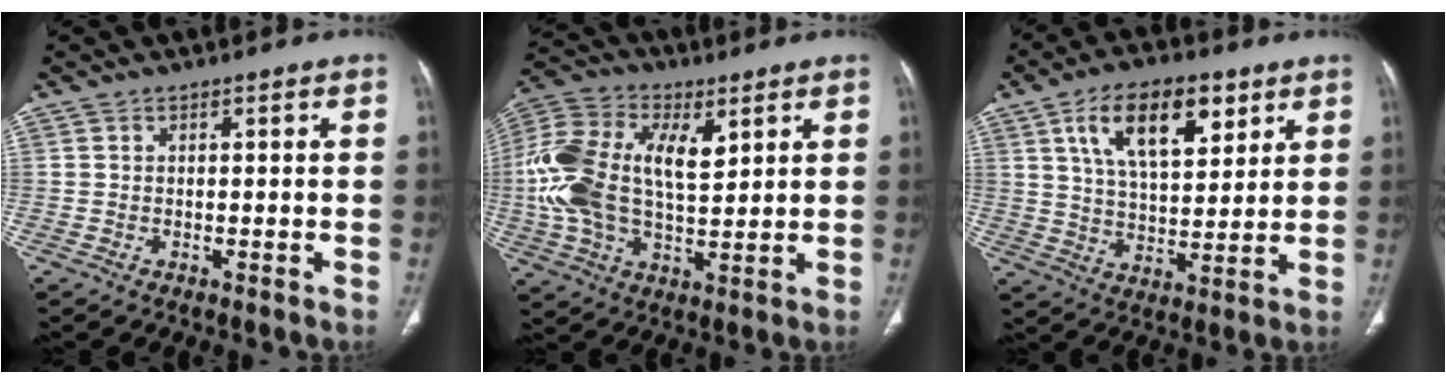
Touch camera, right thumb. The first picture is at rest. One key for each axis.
{"total": 17.9, "fx": 3.8, "fy": 10.2, "fz": 14.3, "tx": -0.287, "ty": 0.008, "tz": 0.065}
{"total": 14.9, "fx": 6.9, "fy": 7.3, "fz": 11.0, "tx": -0.150, "ty": -0.022, "tz": 0.121}